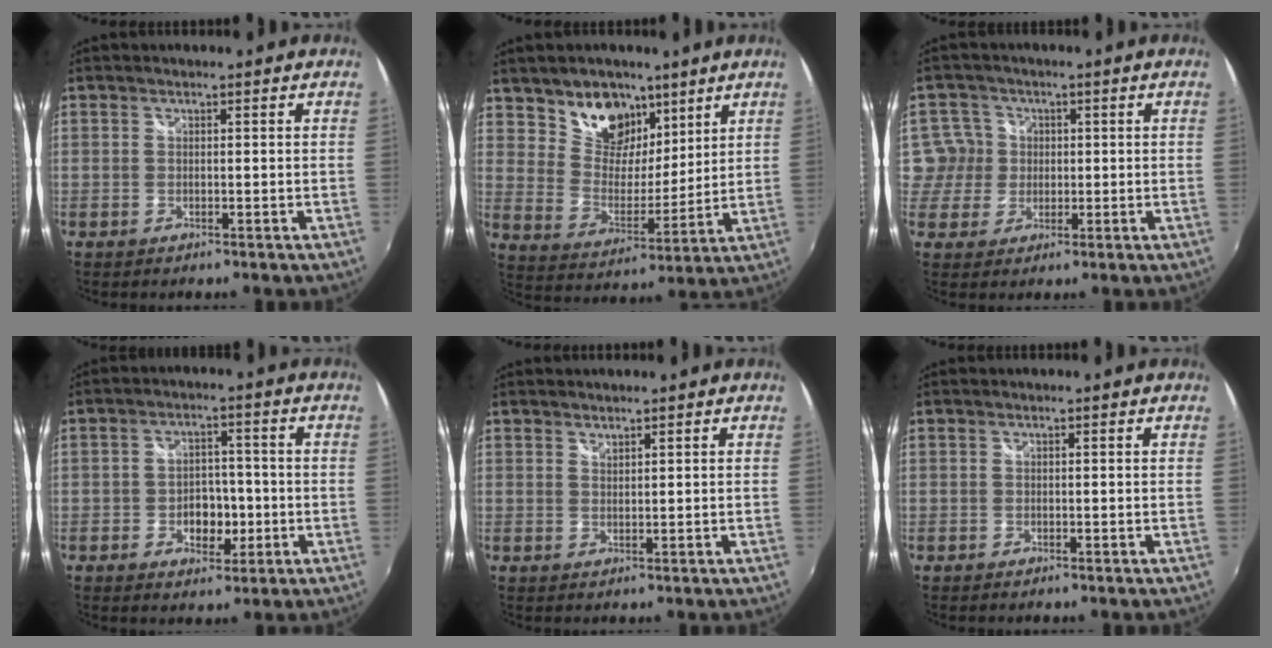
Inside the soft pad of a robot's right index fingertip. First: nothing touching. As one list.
[{"total": 12.5, "force": [8.3, 8.1, 4.6], "torque": [-0.087, 0.002, 0.151]}, {"total": 5.2, "force": [0.3, 5.2, 0.1], "torque": [0.011, 0.011, 0.000]}, {"total": 6.2, "force": [-1.8, 4.5, 3.8], "torque": [-0.069, 0.005, -0.022]}, {"total": 1.1, "force": [1.0, 0.2, 0.2], "torque": [-0.002, 0.000, 0.018]}, {"total": 0.0}]